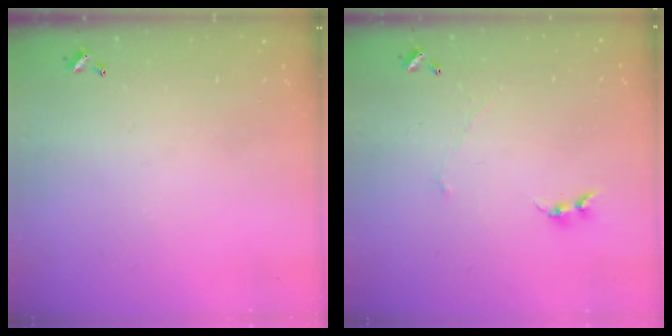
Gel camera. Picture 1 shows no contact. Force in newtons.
{"total": 0.0}